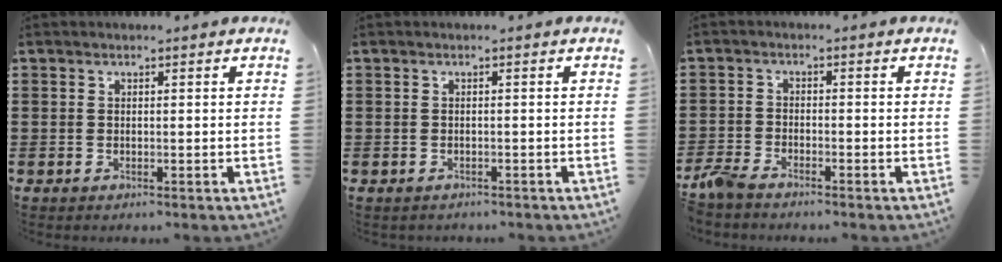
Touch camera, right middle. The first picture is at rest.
{"total": 0.5, "force": [-0.5, 0.1, 0.0], "torque": [-0.002, -0.001, -0.012]}
{"total": 3.1, "force": [-2.8, 0.6, 1.2], "torque": [-0.049, -0.005, -0.066]}